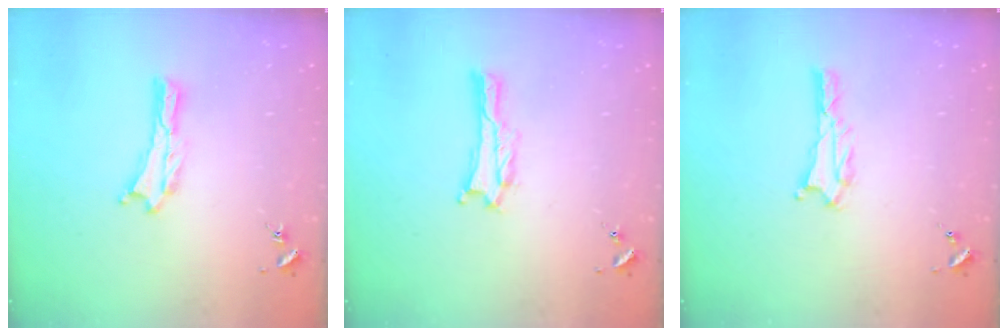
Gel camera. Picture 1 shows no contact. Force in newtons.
{"total": 1.0, "press": 1.0, "slide": 0.1}
{"total": 0.7, "press": 0.7, "slide": 0.1}